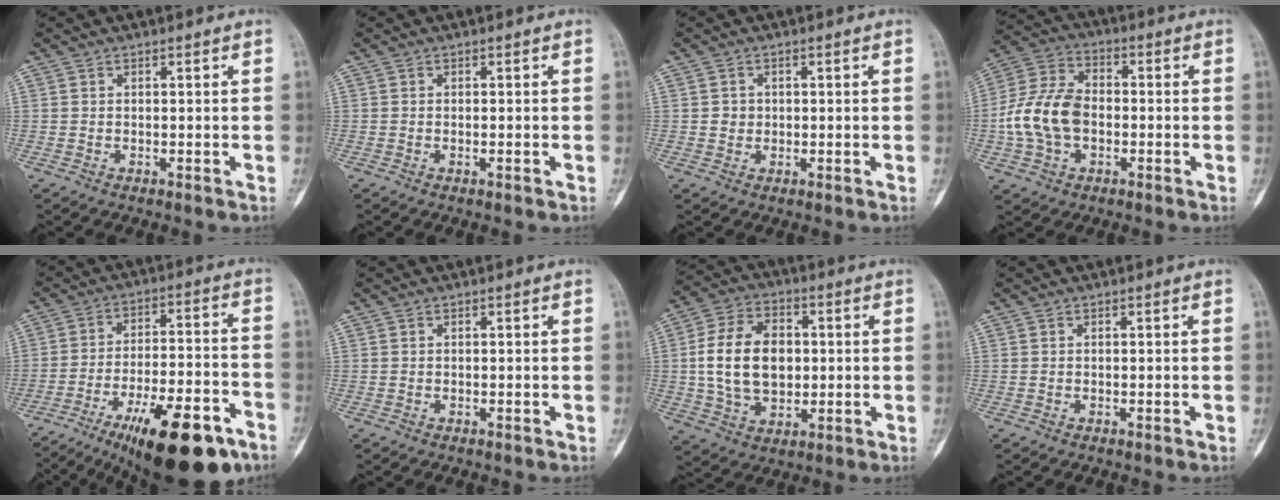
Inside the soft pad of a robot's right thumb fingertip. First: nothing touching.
{"total": 0.7, "force": [-0.3, 0.2, 0.6], "torque": [-0.008, 0.000, -0.004]}
{"total": 1.9, "force": [0.1, 1.8, 0.6], "torque": [-0.001, 0.004, 0.002]}
{"total": 12.7, "force": [-1.9, 8.7, 9.1], "torque": [-0.177, 0.031, -0.042]}
{"total": 22.1, "force": [-13.3, 7.3, 16.0], "torque": [-0.214, 0.064, -0.205]}
{"total": 0.0}
{"total": 16.2, "force": [1.0, 11.2, 11.8], "torque": [-0.192, 0.010, 0.019]}
{"total": 0.0}